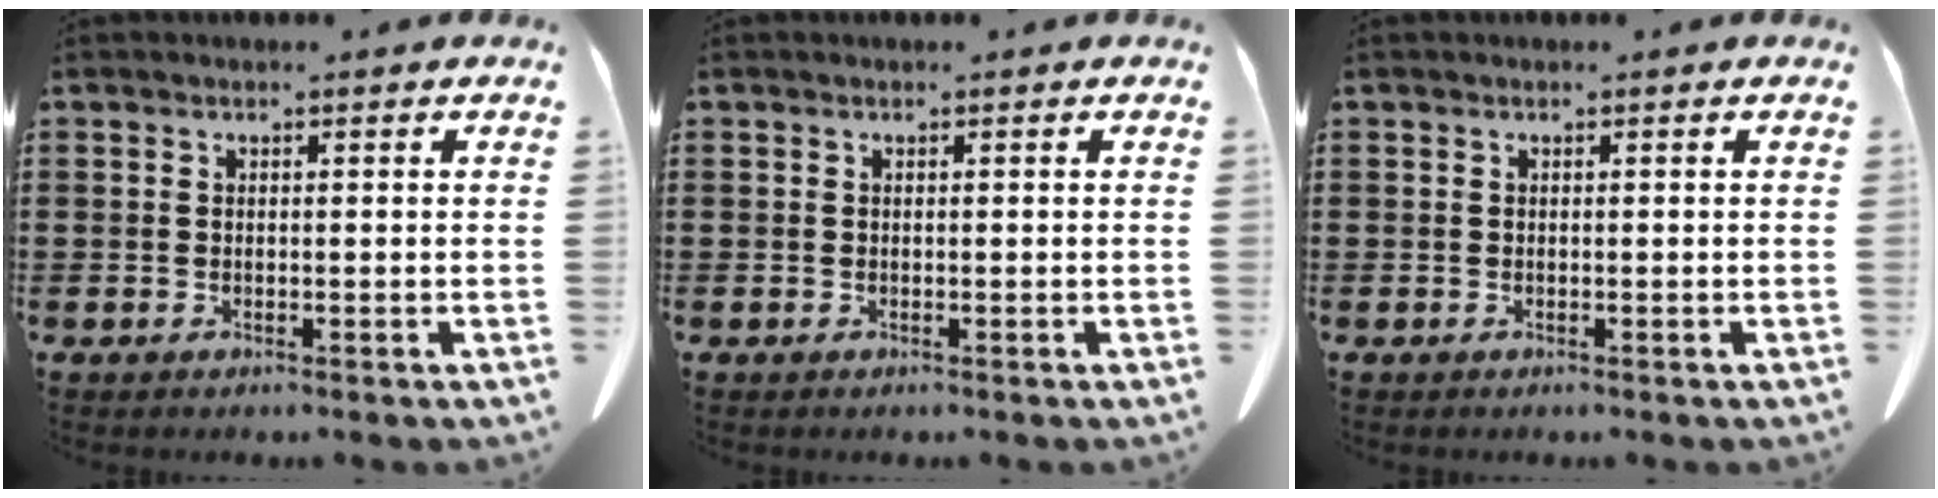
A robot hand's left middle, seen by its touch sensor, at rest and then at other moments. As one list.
[{"total": 0.0}, {"total": 0.0}]